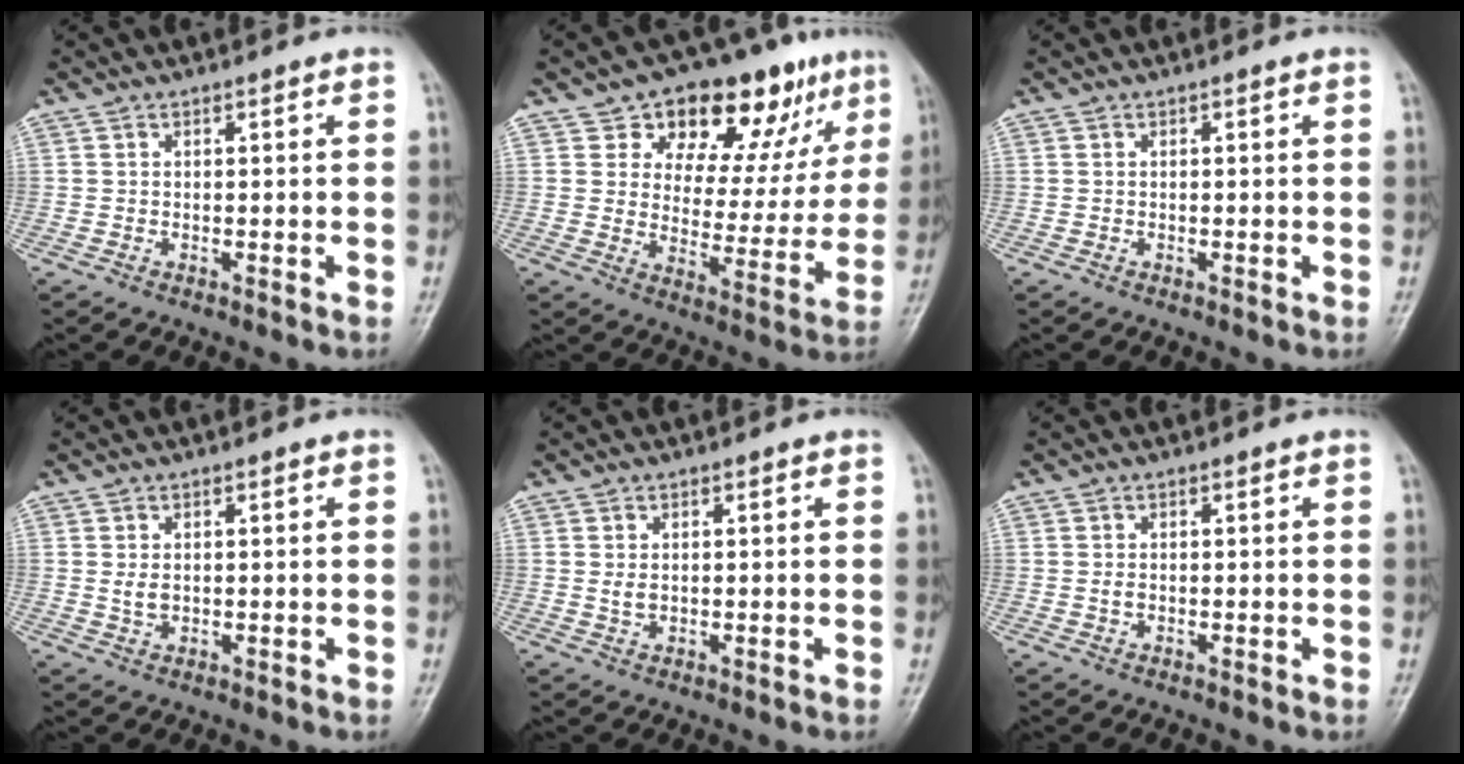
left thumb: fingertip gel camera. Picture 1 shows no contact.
{"total": 18.7, "force": [10.9, 10.2, 11.3], "torque": [-0.087, -0.031, 0.159]}
{"total": 0.0}
{"total": 2.1, "force": [0.3, 1.5, 1.5], "torque": [-0.023, -0.005, 0.010]}
{"total": 1.7, "force": [0.3, 1.2, 1.2], "torque": [-0.018, -0.004, 0.009]}
{"total": 1.0, "force": [-0.1, 0.7, 0.7], "torque": [-0.013, 0.000, 0.000]}